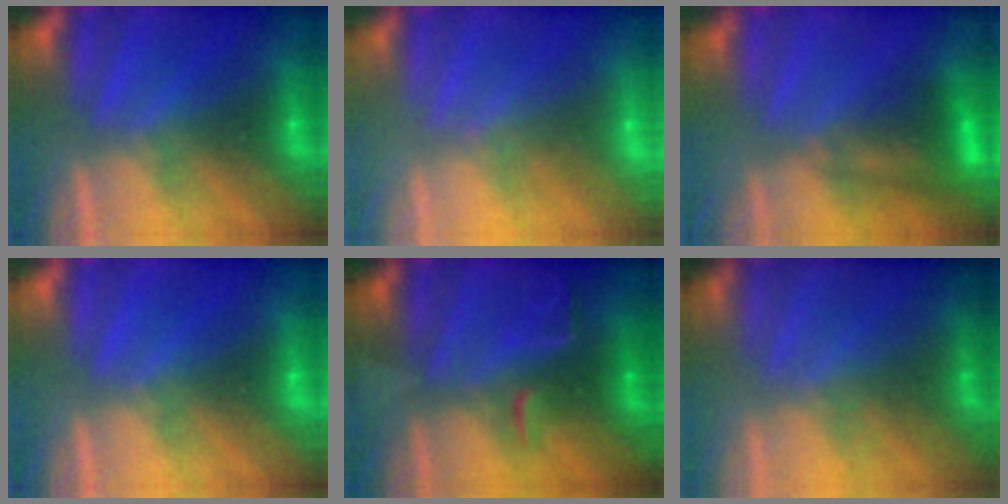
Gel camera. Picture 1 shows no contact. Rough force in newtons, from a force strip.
{"total": 1.7}
{"total": 7.3}
{"total": 0.0}
{"total": 2.2}
{"total": 1.4}